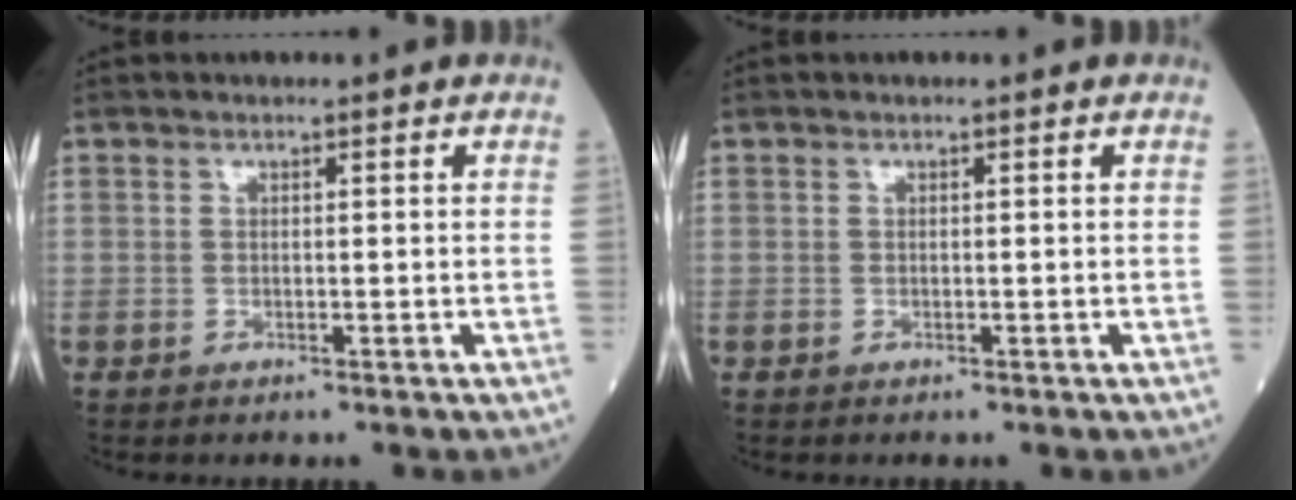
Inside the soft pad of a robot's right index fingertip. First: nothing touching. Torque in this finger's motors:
{"motor_torque": [0.03, 0.02, -0.02, -0.01]}